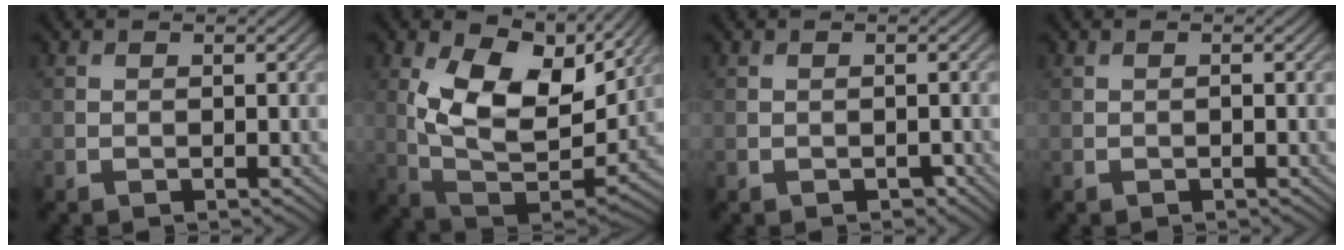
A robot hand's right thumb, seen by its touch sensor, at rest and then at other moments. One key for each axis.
{"total": 13.9, "fx": 4.9, "fy": 7.6, "fz": 10.6, "tx": -0.200, "ty": -0.013, "tz": 0.090}
{"total": 0.7, "fx": -0.5, "fy": 0.4, "fz": 0.3, "tx": -0.005, "ty": -0.004, "tz": -0.007}
{"total": 0.0}